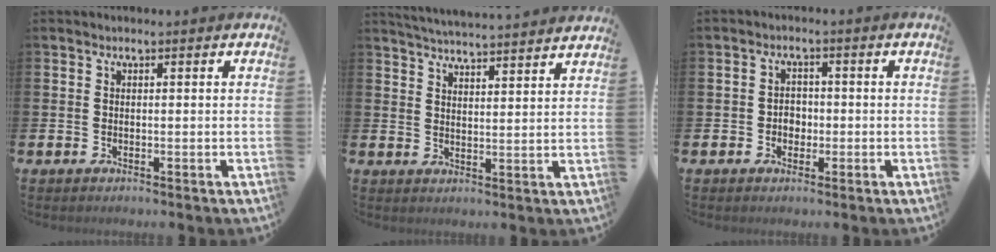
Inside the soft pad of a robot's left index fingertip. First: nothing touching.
{"total": 4.8, "force": [4.8, -0.5, 0.2], "torque": [-0.025, -0.034, 0.085]}
{"total": 2.4, "force": [-0.5, 2.1, 1.1], "torque": [-0.007, 0.001, -0.017]}